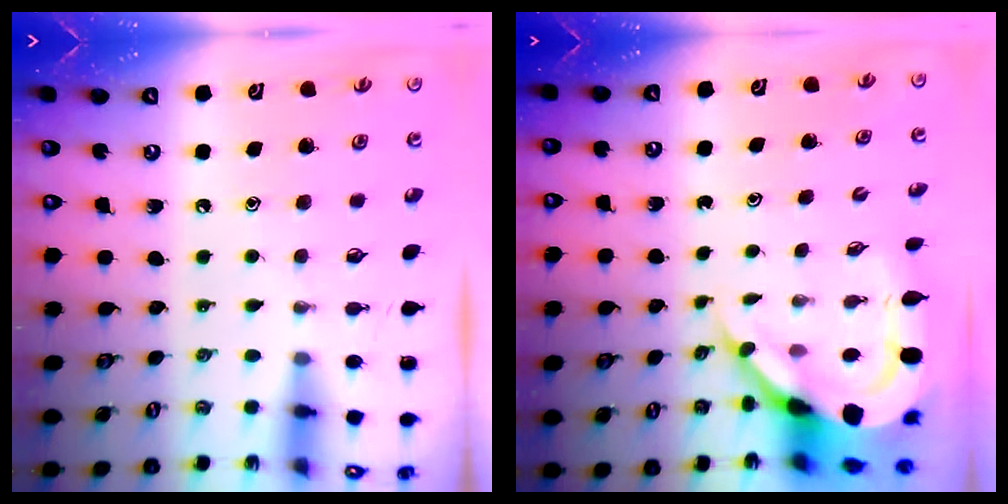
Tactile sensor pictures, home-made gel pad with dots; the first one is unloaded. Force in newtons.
{"total": 9.9, "press": 9.8, "slide": 1.2}